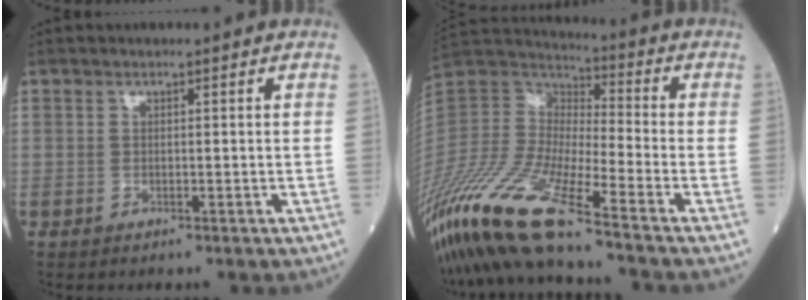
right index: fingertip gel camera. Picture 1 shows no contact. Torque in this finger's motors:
{"motor_torque": [0.61, -1.30, 1.06, 0.21]}